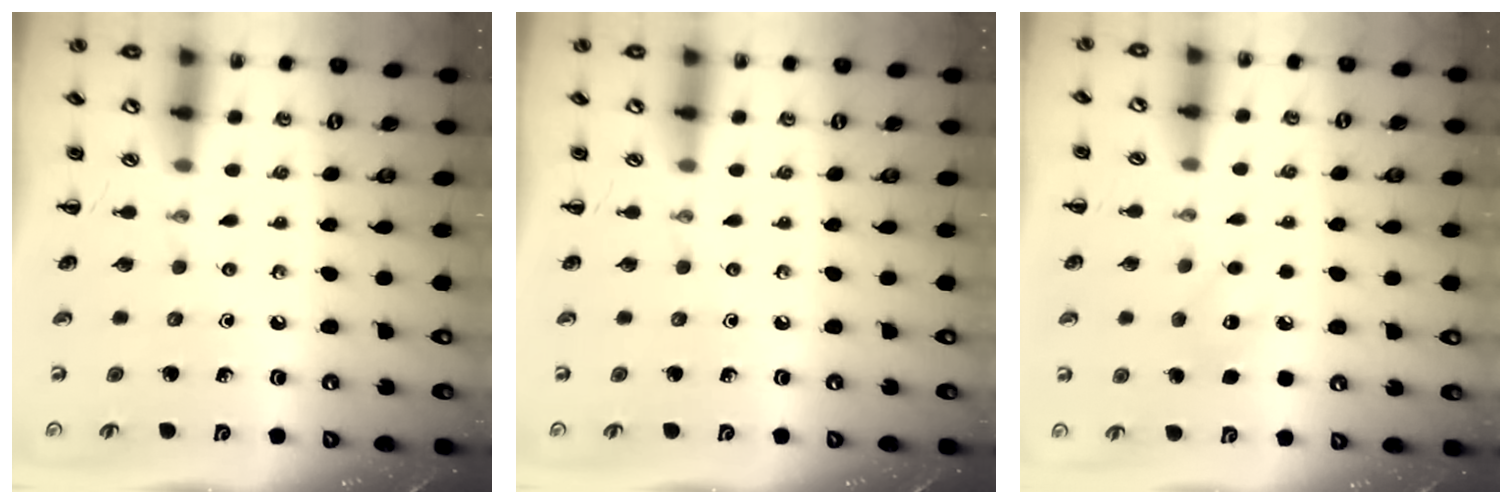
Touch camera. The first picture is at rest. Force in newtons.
{"total": 0.0}
{"total": 7.6, "press": 7.4, "slide": 1.7}